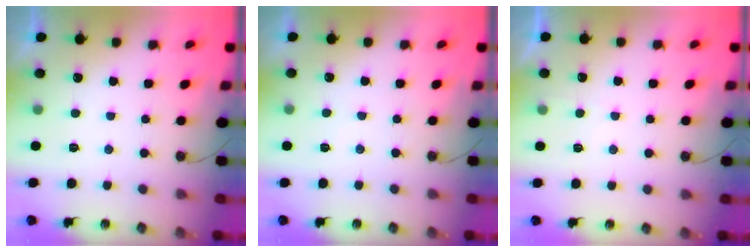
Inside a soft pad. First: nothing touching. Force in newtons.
{"total": 1.8, "press": 1.8, "slide": 0.4}
{"total": 2.0, "press": 2.0, "slide": 0.3}